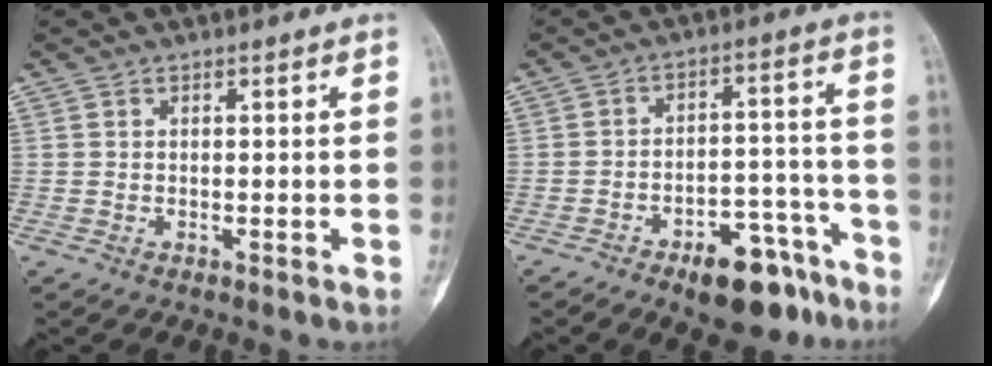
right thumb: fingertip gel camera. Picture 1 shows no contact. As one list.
[{"total": 13.2, "force": [-8.5, 6.0, 8.0], "torque": [-0.081, 0.073, -0.120]}]